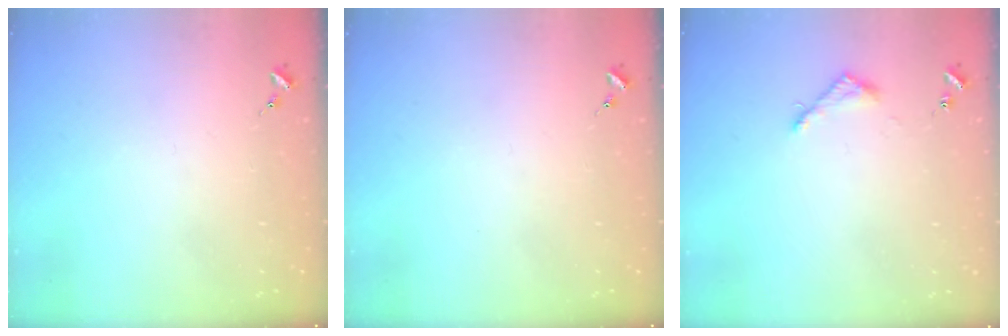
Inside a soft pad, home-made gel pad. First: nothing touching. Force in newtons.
{"total": 0.0}
{"total": 3.6, "press": 3.6, "slide": 0.4}